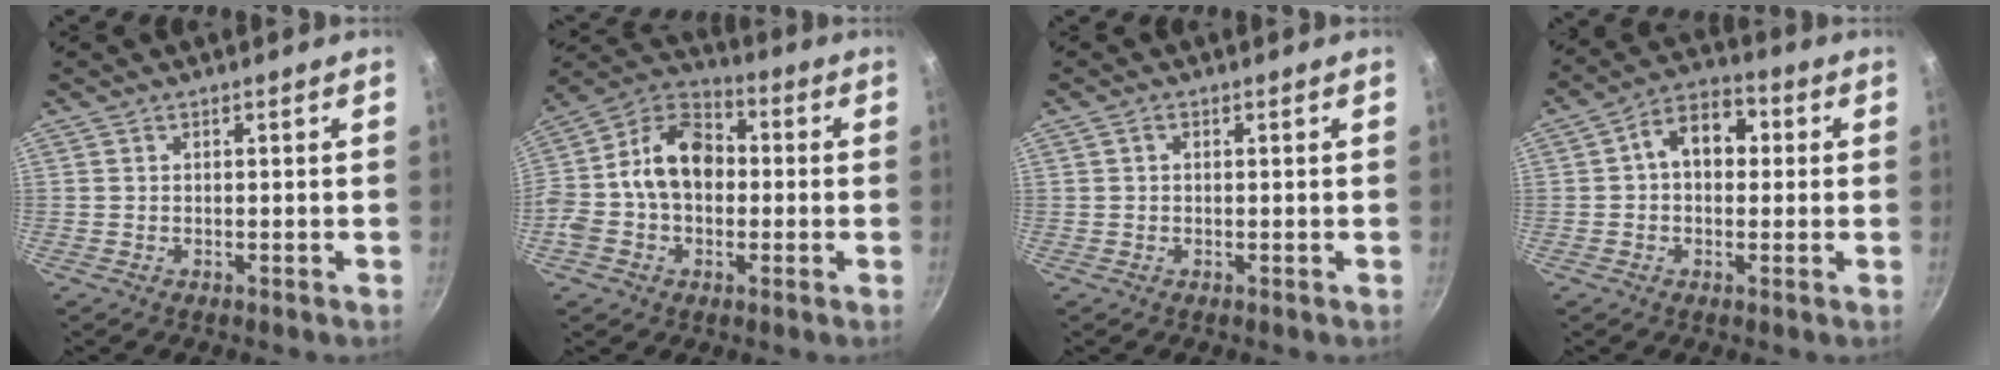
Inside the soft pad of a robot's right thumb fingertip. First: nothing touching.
{"total": 15.7, "force": [-0.1, 11.3, 10.8], "torque": [-0.155, 0.043, -0.024]}
{"total": 1.0, "force": [0.2, 0.7, 0.6], "torque": [-0.010, 0.006, 0.004]}
{"total": 9.6, "force": [1.4, 6.8, 6.7], "torque": [-0.063, 0.025, 0.005]}